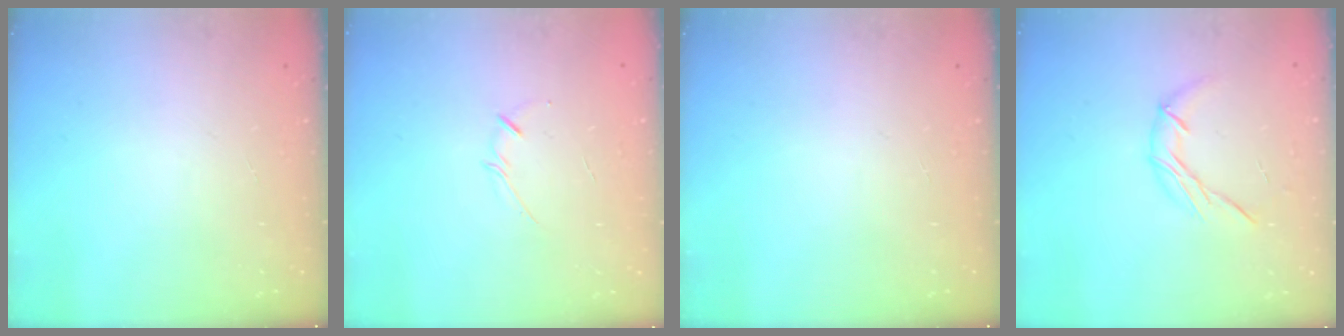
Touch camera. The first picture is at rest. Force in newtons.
{"total": 2.5, "press": 2.4, "slide": 0.5}
{"total": 0.0}
{"total": 7.4, "press": 7.3, "slide": 0.5}